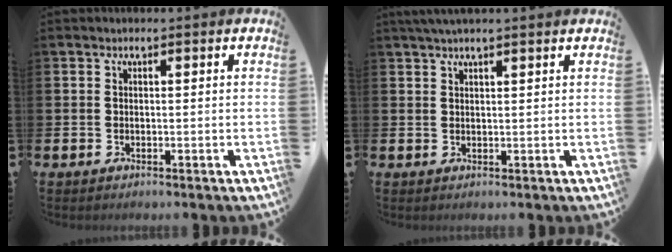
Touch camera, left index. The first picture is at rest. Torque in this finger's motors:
{"motor_torque": [0.94, -1.20, 0.55, 0.17]}